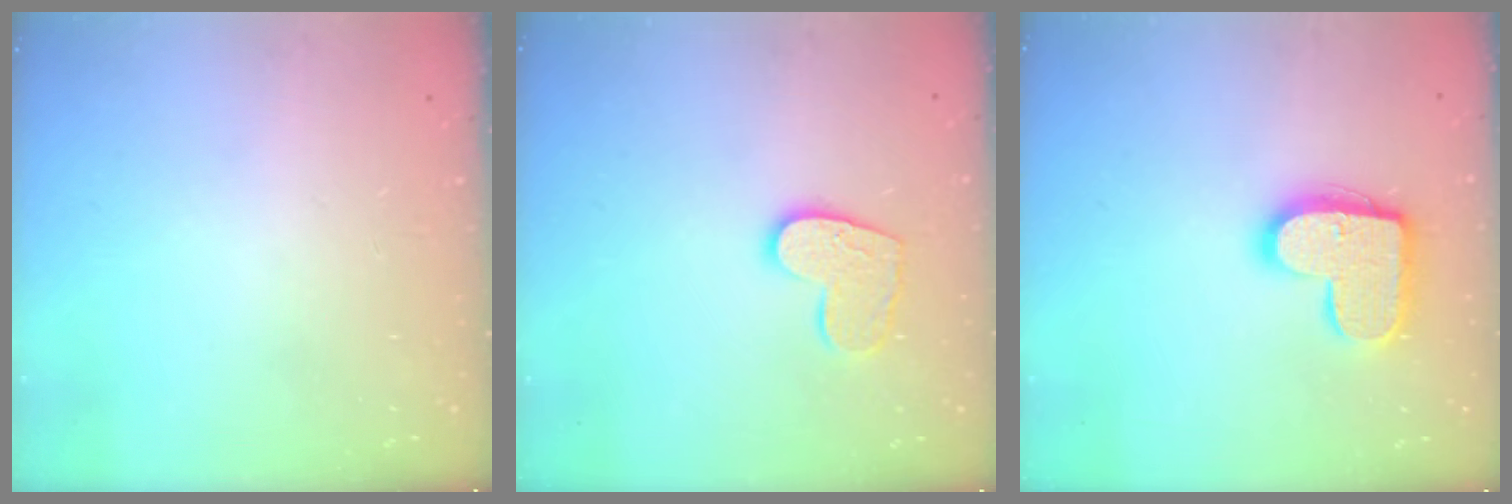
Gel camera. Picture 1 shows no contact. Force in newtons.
{"total": 11.3, "press": 11.2, "slide": 0.7}
{"total": 15.5, "press": 15.5, "slide": 0.8}